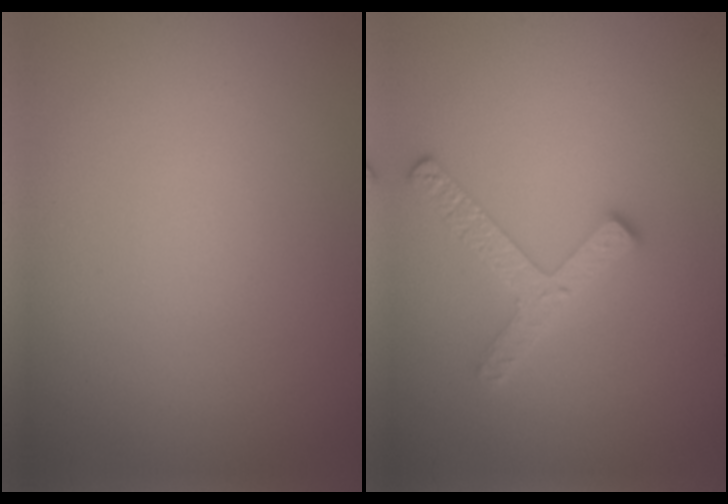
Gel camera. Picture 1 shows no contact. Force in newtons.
{"total": 2.6, "press": 2.5, "slide": 0.4}